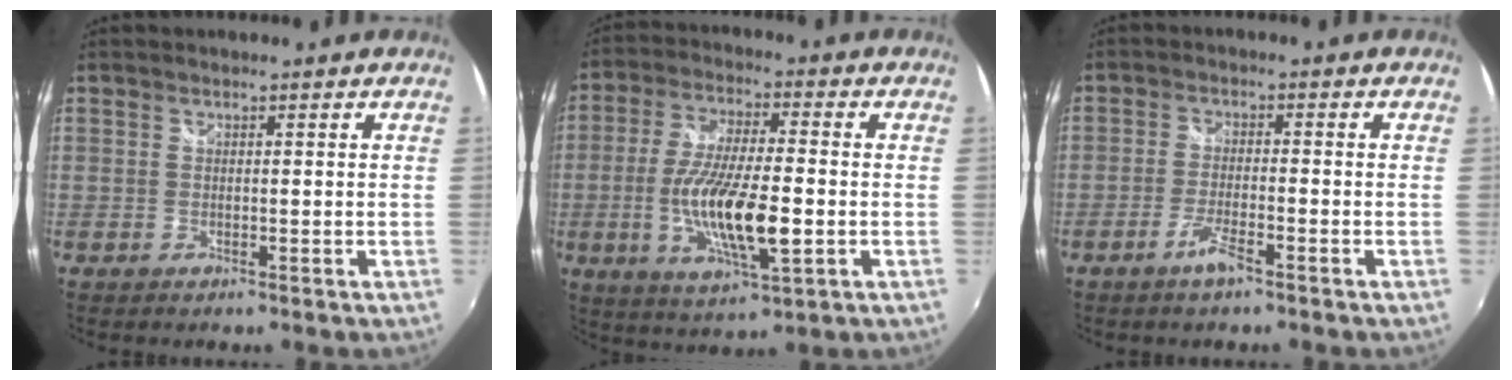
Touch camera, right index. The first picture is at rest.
{"total": 14.3, "force": [-3.1, 3.6, 13.5], "torque": [-0.263, -0.016, -0.057]}
{"total": 3.7, "force": [-2.6, 0.2, 2.6], "torque": [-0.067, -0.003, -0.053]}